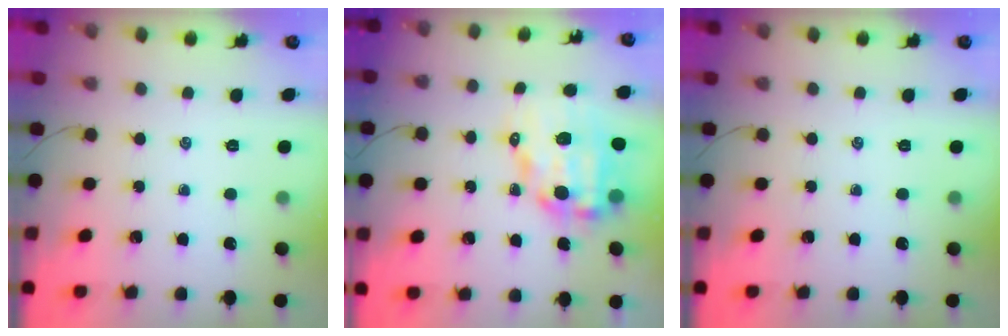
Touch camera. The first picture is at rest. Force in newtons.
{"total": 12.3, "press": 11.9, "slide": 3.0}
{"total": 0.0}